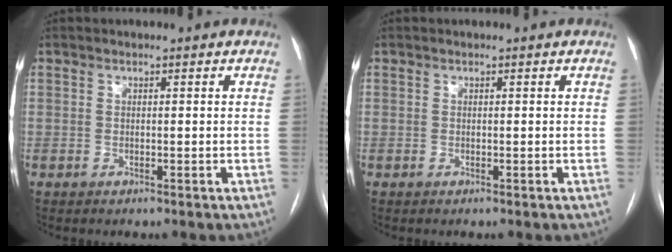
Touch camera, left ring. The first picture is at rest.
{"total": 0.0}